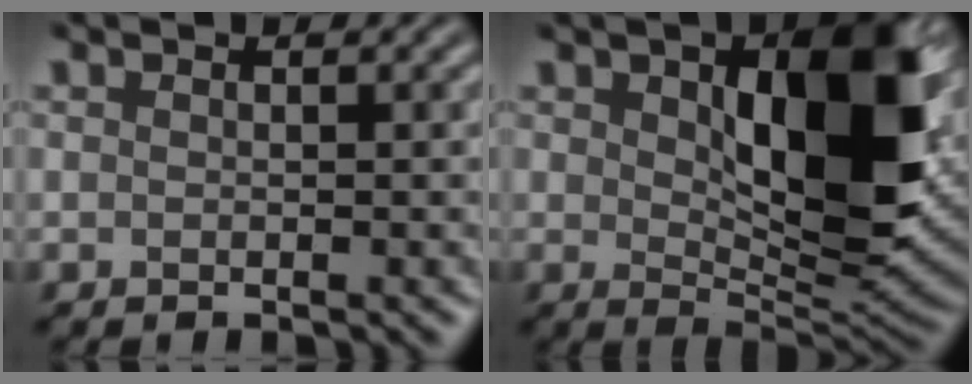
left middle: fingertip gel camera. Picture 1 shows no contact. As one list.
[{"total": 10.0, "force": [1.5, 4.2, 9.0], "torque": [-0.142, -0.007, 0.050]}]